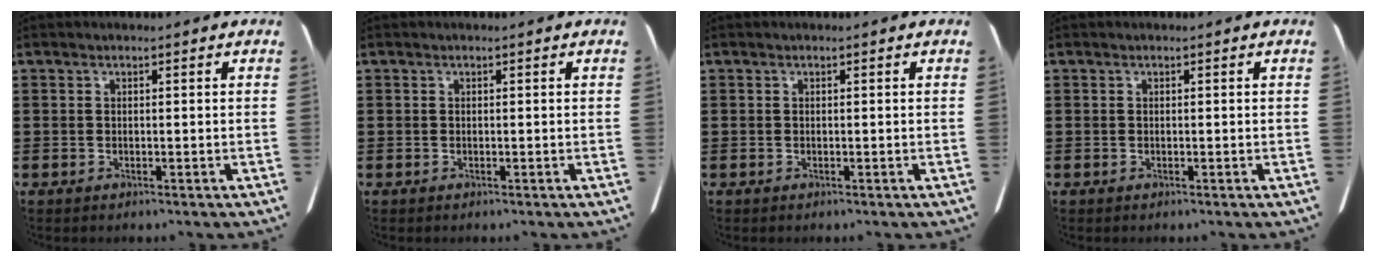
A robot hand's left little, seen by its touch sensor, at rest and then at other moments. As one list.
[{"total": 0.0}, {"total": 0.0}, {"total": 0.0}]